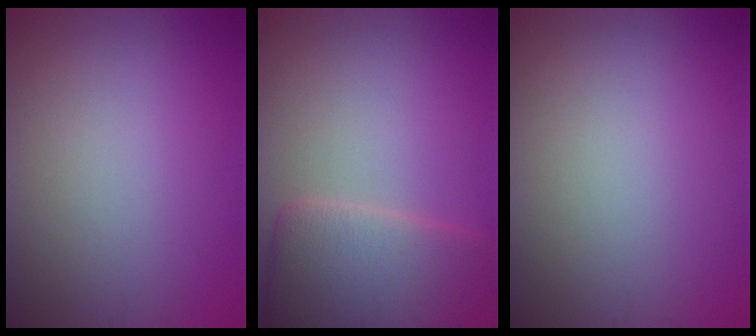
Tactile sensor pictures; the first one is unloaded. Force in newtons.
{"total": 6.9, "press": 6.9, "slide": 0.2}
{"total": 0.0}